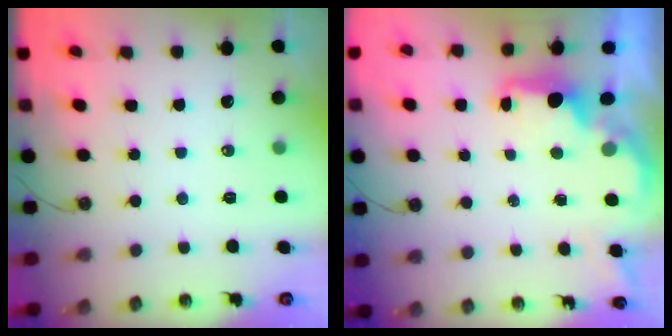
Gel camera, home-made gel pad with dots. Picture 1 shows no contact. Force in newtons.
{"total": 1.9, "press": 1.8, "slide": 0.7}